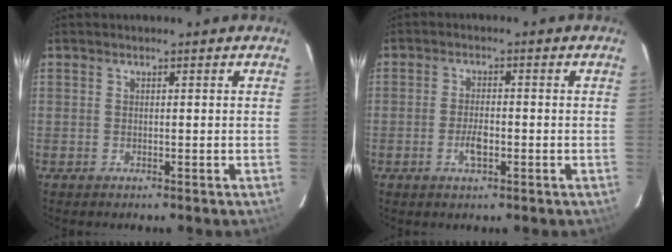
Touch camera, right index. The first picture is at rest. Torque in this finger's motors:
{"motor_torque": [0.52, 0.08, 0.20, 0.07]}